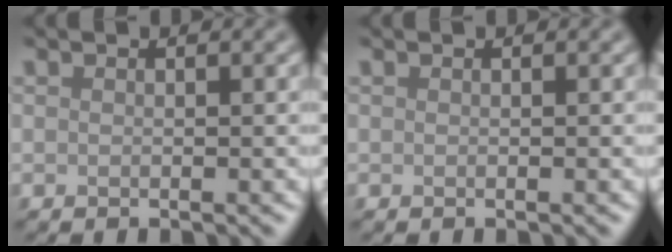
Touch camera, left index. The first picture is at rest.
{"total": 0.0}